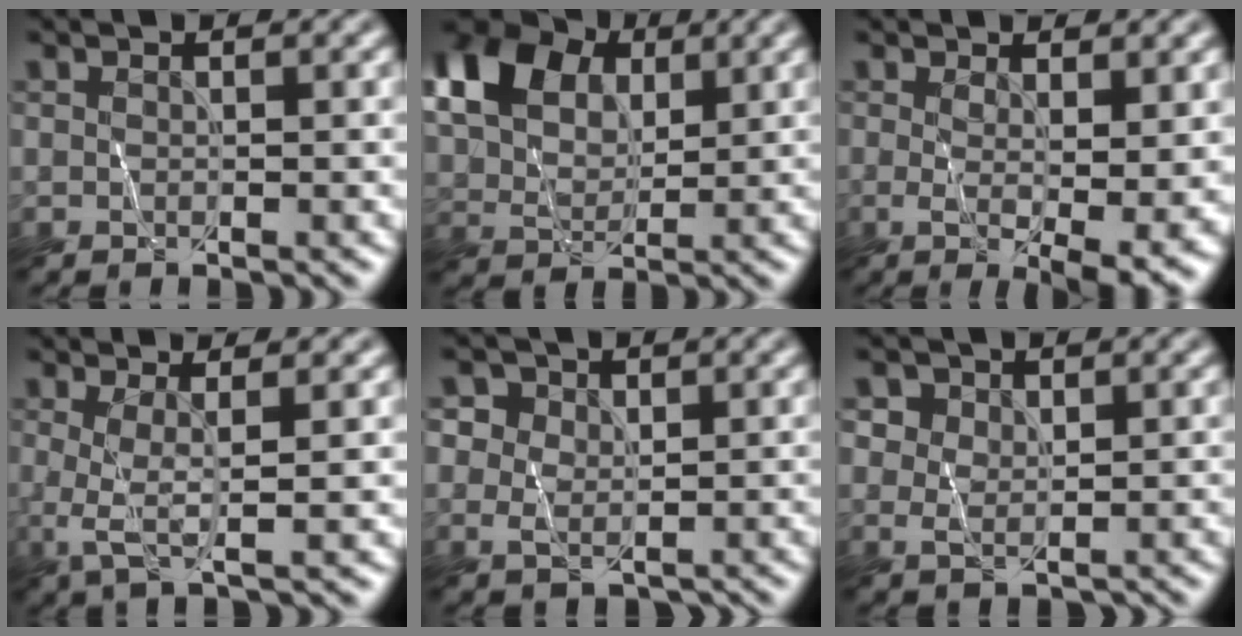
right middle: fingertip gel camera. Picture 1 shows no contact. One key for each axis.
{"total": 12.9, "fx": 5.2, "fy": 8.7, "fz": 8.0, "tx": -0.180, "ty": 0.040, "tz": 0.084}
{"total": 5.3, "fx": -0.1, "fy": 1.3, "fz": 5.2, "tx": -0.079, "ty": -0.015, "tz": 0.006}
{"total": 2.8, "fx": 0.3, "fy": 0.5, "fz": 2.7, "tx": -0.054, "ty": -0.003, "tz": 0.003}
{"total": 3.7, "fx": 1.1, "fy": 3.3, "fz": 1.5, "tx": -0.019, "ty": 0.001, "tz": 0.006}
{"total": 2.7, "fx": 1.2, "fy": 2.1, "fz": 1.0, "tx": -0.027, "ty": -0.001, "tz": 0.026}